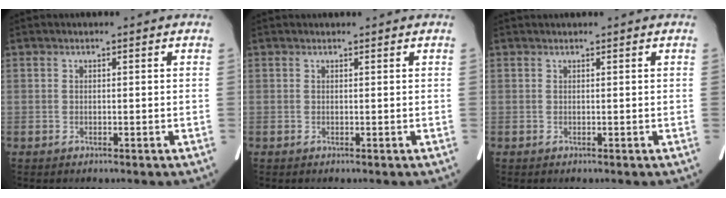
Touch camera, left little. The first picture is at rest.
{"total": 1.2, "force": [1.2, 0.2, 0.2], "torque": [-0.007, 0.018, 0.018]}
{"total": 0.8, "force": [0.8, -0.1, 0.2], "torque": [-0.005, 0.017, 0.020]}